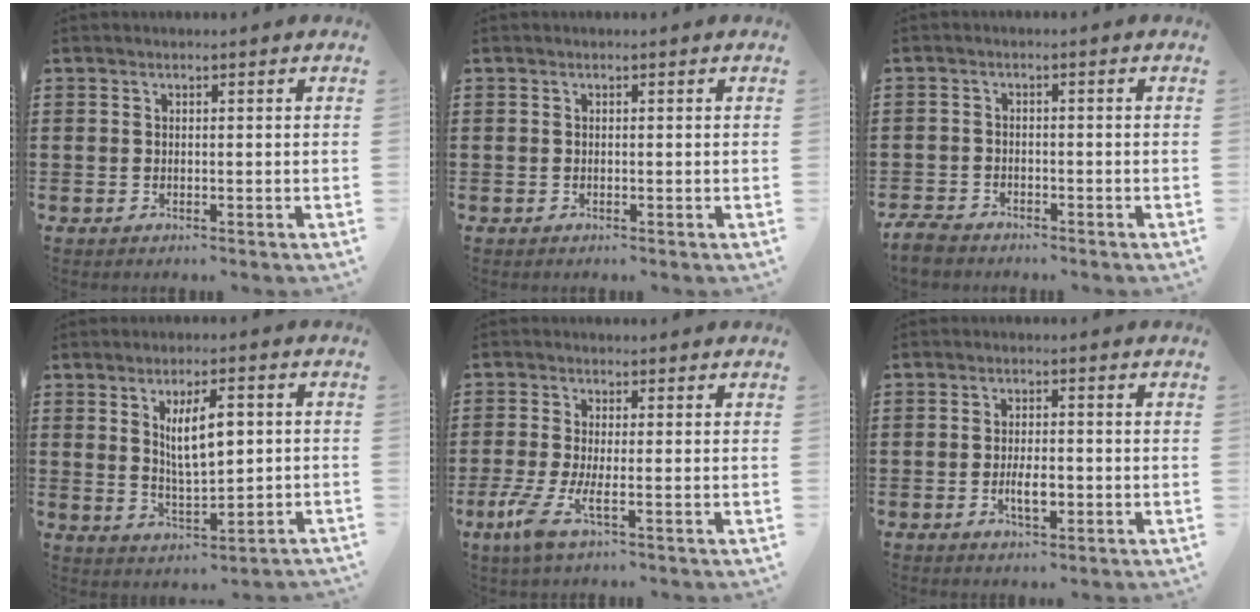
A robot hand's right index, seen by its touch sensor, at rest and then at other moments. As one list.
[{"total": 0.0}, {"total": 2.7, "force": [-2.5, 0.7, 0.6], "torque": [-0.021, 0.001, -0.054]}, {"total": 7.1, "force": [1.2, 2.8, 6.4], "torque": [-0.107, 0.002, 0.016]}, {"total": 4.9, "force": [-1.9, 0.6, 4.5], "torque": [-0.112, -0.022, -0.038]}, {"total": 3.9, "force": [-1.1, 1.4, 3.4], "torque": [-0.066, 0.001, -0.019]}]